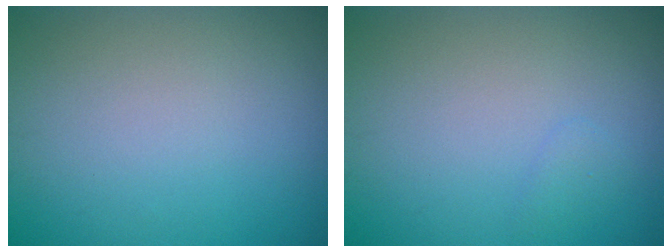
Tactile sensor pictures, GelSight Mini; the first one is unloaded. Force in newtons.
{"total": 0.7, "press": 0.7, "slide": 0.0}